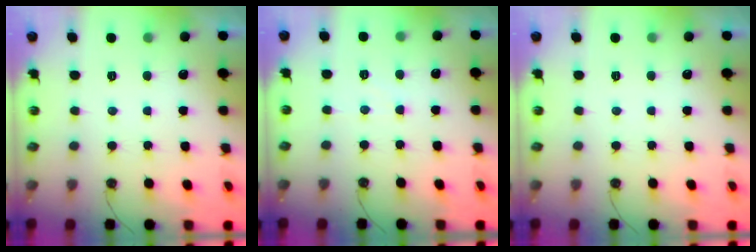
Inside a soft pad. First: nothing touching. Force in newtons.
{"total": 2.7, "press": 2.6, "slide": 0.6}
{"total": 0.0}